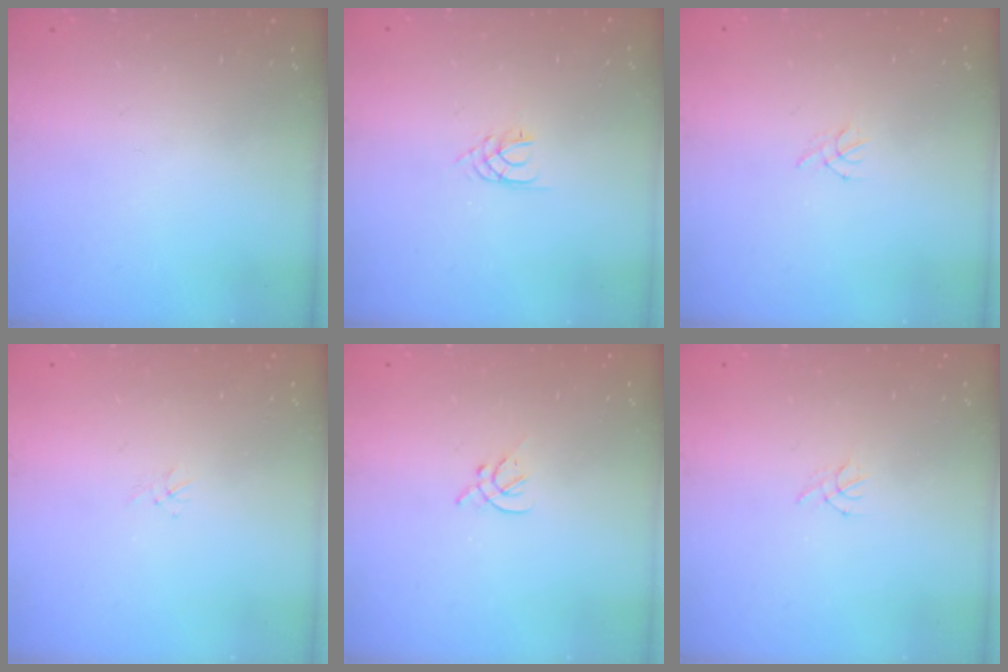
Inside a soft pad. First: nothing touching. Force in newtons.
{"total": 2.4, "press": 2.4, "slide": 0.3}
{"total": 1.3, "press": 1.2, "slide": 0.4}
{"total": 1.1, "press": 1.0, "slide": 0.3}
{"total": 2.2, "press": 2.1, "slide": 0.6}
{"total": 1.3, "press": 1.2, "slide": 0.4}